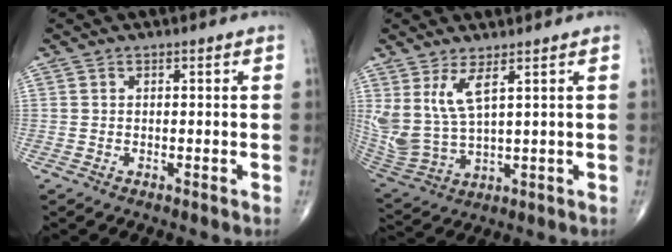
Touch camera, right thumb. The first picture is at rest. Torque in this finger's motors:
{"motor_torque": [0.08, 0.30, 0.86, 0.65, 0.10]}